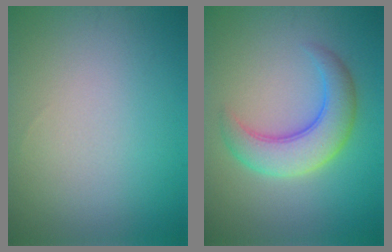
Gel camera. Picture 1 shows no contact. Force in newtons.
{"total": 5.1, "press": 5.1, "slide": 0.2}